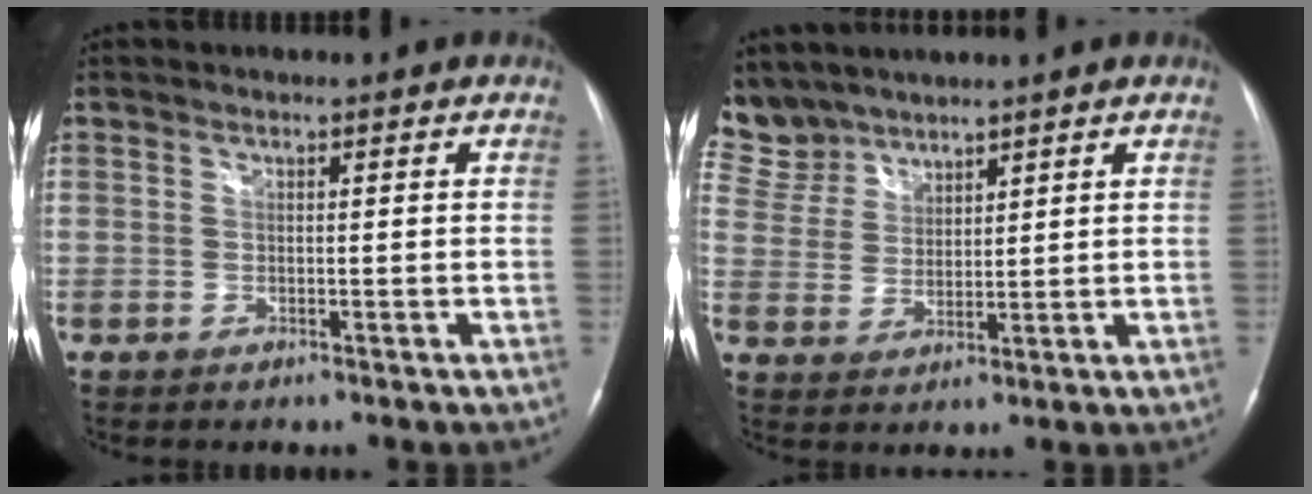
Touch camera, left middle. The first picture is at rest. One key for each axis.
{"total": 7.3, "fx": 6.6, "fy": 3.2, "fz": -0.1, "tx": -0.005, "ty": 0.011, "tz": 0.145}